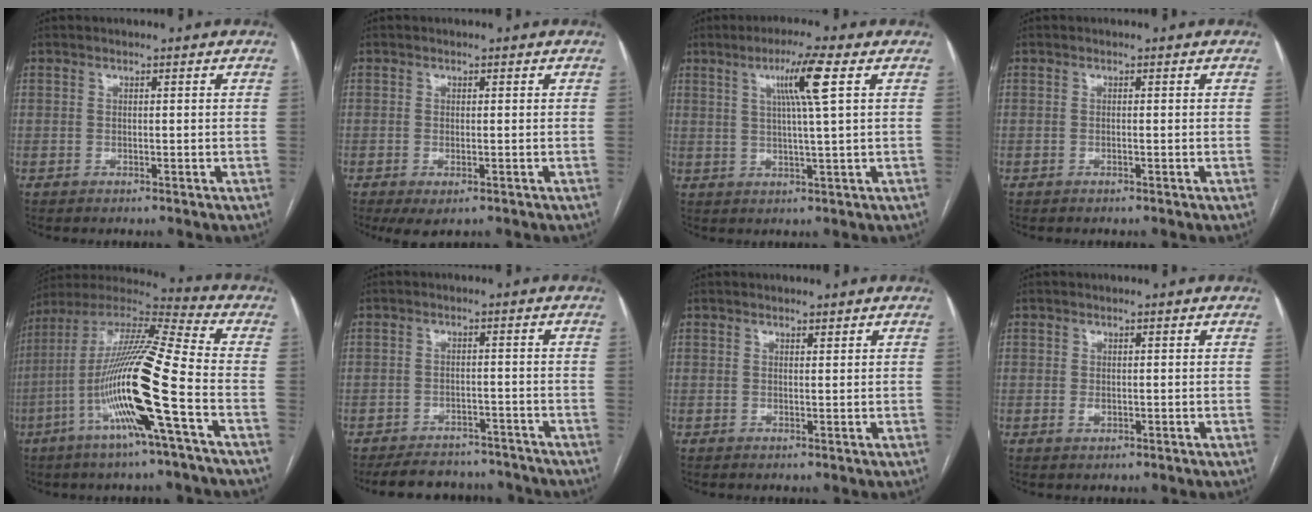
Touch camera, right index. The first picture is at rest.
{"total": 3.1, "force": [-1.4, 1.1, 2.5], "torque": [-0.044, -0.006, -0.017]}
{"total": 7.1, "force": [2.7, -1.1, 6.5], "torque": [-0.115, 0.001, 0.047]}
{"total": 0.0}
{"total": 19.4, "force": [-5.9, -0.3, 18.4], "torque": [-0.366, -0.010, -0.124]}
{"total": 9.7, "force": [-8.9, 3.6, 1.5], "torque": [-0.017, 0.010, -0.113]}
{"total": 0.9, "force": [0.8, 0.2, 0.4], "torque": [-0.010, 0.001, 0.012]}
{"total": 1.1, "force": [-0.1, 0.8, 0.8], "torque": [-0.012, -0.001, 0.000]}